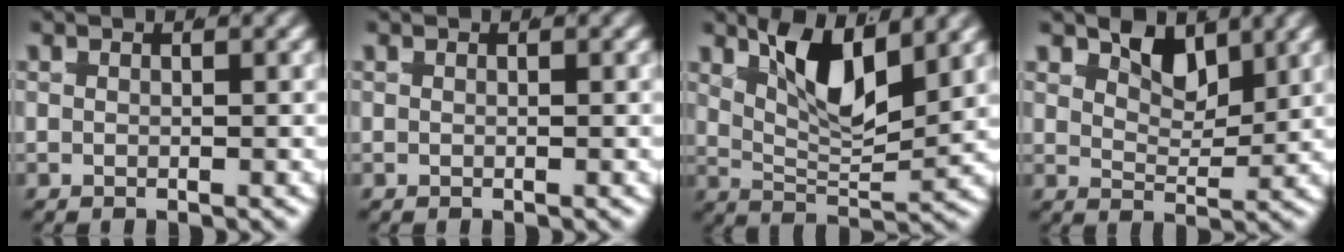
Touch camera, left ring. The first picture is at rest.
{"total": 0.0}
{"total": 6.6, "force": [2.5, 2.9, 5.4], "torque": [-0.094, -0.015, 0.043]}
{"total": 4.8, "force": [2.5, 3.0, 2.8], "torque": [-0.059, -0.017, 0.042]}